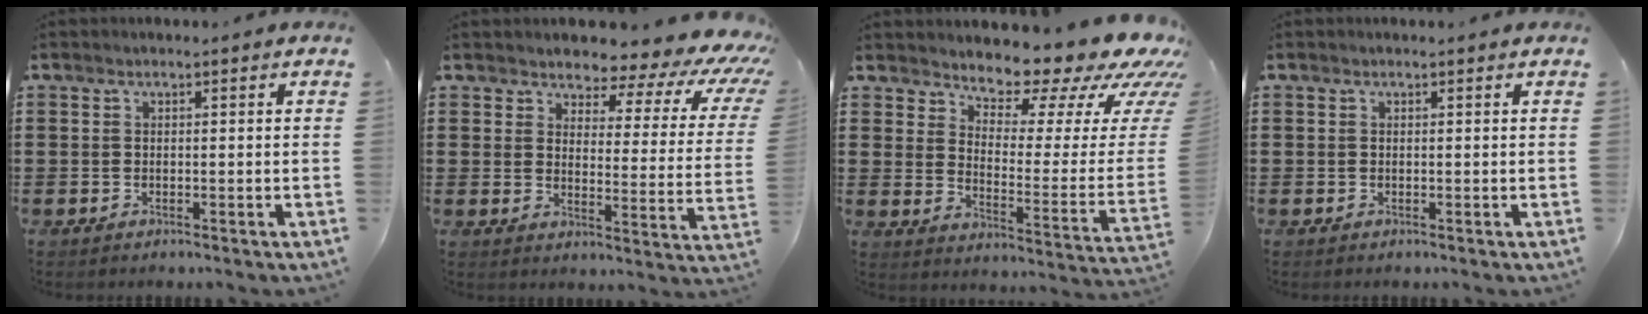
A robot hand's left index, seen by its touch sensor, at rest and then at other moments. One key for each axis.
{"total": 4.6, "fx": 3.6, "fy": 2.0, "fz": 2.0, "tx": -0.047, "ty": -0.028, "tz": 0.054}
{"total": 9.6, "fx": 8.4, "fy": 2.9, "fz": 3.7, "tx": -0.062, "ty": -0.074, "tz": 0.137}
{"total": 0.0}